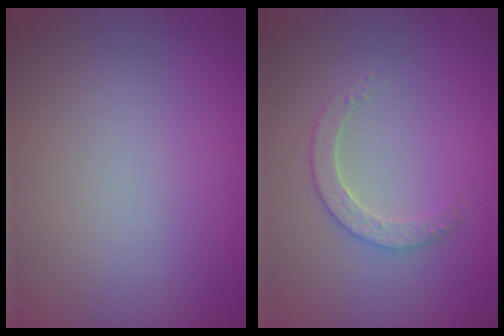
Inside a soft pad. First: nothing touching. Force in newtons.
{"total": 2.5, "press": 2.4, "slide": 0.7}